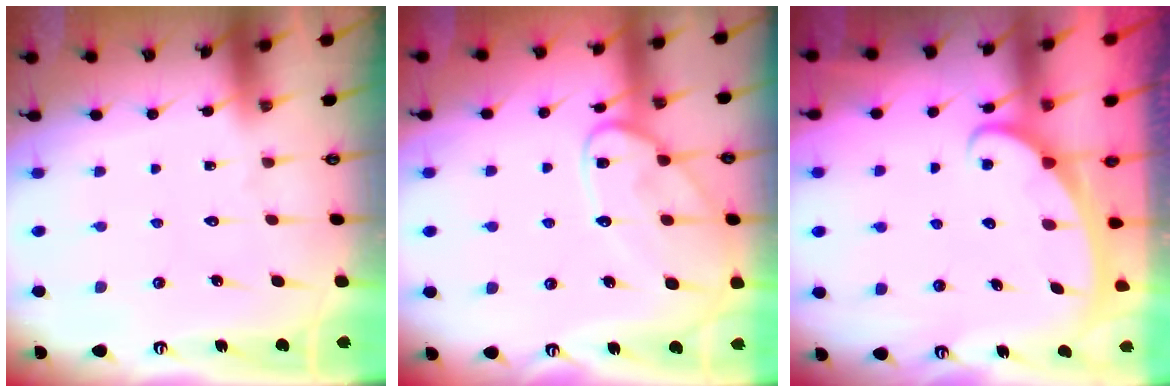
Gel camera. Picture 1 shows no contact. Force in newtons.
{"total": 12.9, "press": 12.9, "slide": 1.1}
{"total": 2.4, "press": 2.4, "slide": 0.4}